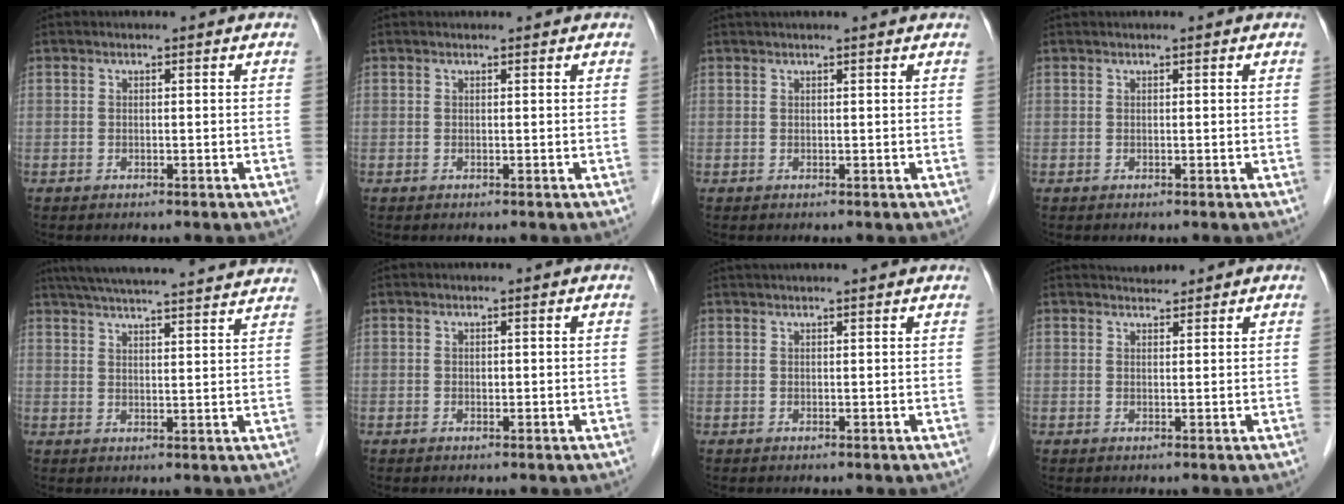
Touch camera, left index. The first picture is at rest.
{"total": 1.1, "force": [1.1, 0.2, 0.1], "torque": [-0.009, 0.010, 0.015]}
{"total": 5.7, "force": [5.3, -0.2, 2.1], "torque": [-0.023, 0.033, 0.062]}
{"total": 1.5, "force": [1.4, -0.1, 0.5], "torque": [-0.009, 0.022, 0.025]}
{"total": 23.6, "force": [21.9, 1.1, 8.9], "torque": [-0.147, 0.013, 0.286]}
{"total": 0.0}
{"total": 6.9, "force": [6.4, -0.2, 2.6], "torque": [-0.032, 0.034, 0.077]}
{"total": 2.3, "force": [2.3, 0.4, 0.1], "torque": [-0.006, 0.012, 0.040]}